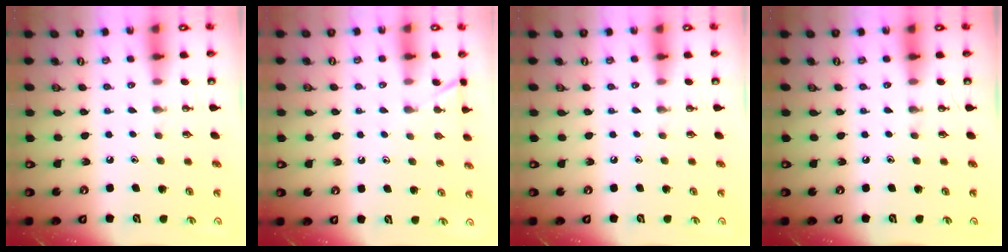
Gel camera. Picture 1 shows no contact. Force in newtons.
{"total": 5.7, "press": 5.7, "slide": 0.5}
{"total": 0.0}
{"total": 0.0}